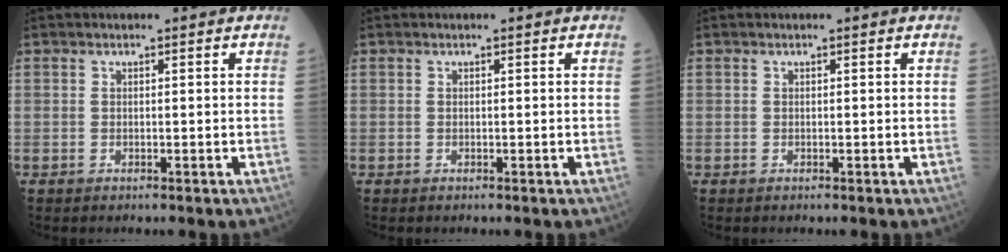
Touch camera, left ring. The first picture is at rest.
{"total": 0.0}
{"total": 0.0}